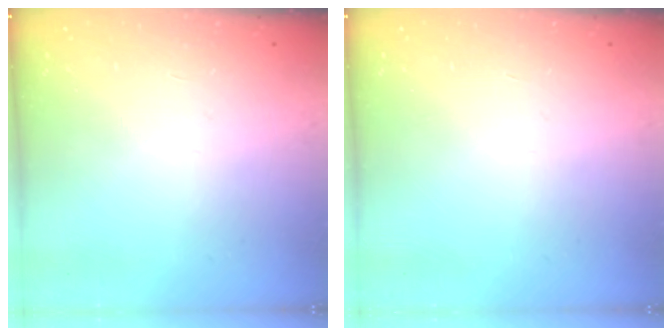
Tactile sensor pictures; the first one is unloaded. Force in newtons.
{"total": 0.0}